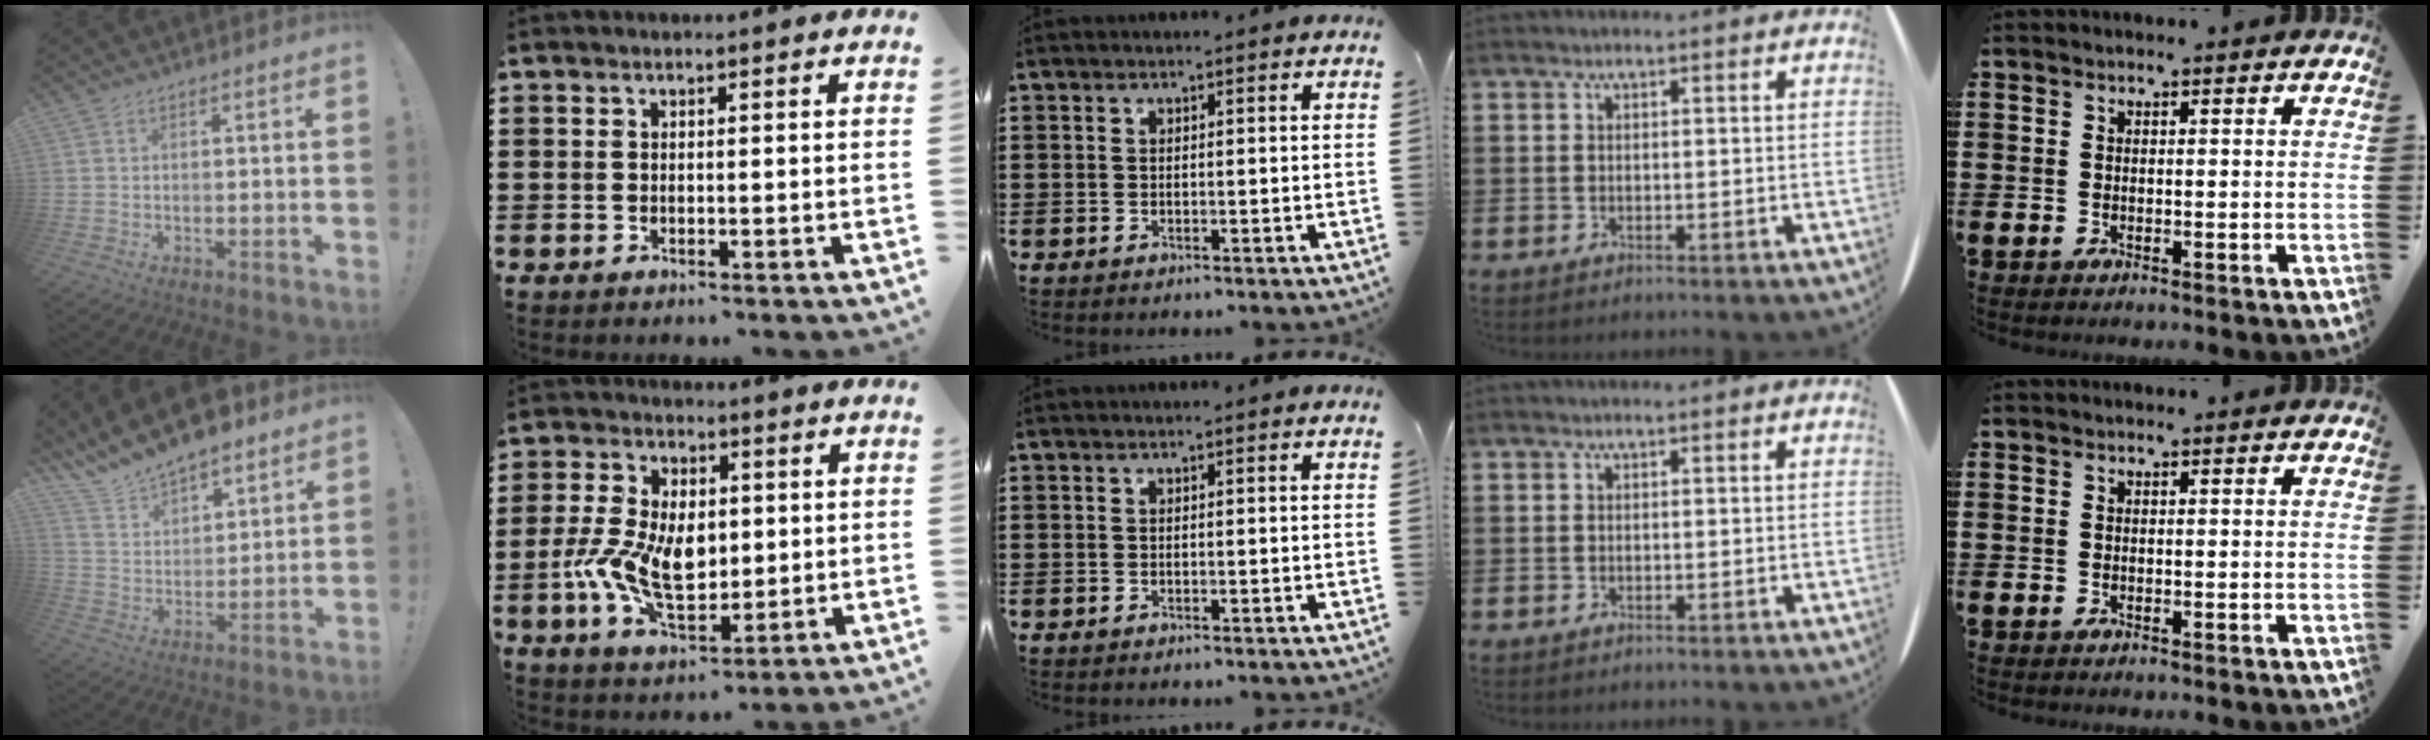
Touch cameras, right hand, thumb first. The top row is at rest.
{"thumb": {"total": 11.3, "force": [10.6, 3.1, 2.4], "torque": [-0.080, -0.089, 0.194]}, "index": {"total": 10.4, "force": [-0.7, 6.5, 8.1], "torque": [-0.172, 0.007, -0.015]}}